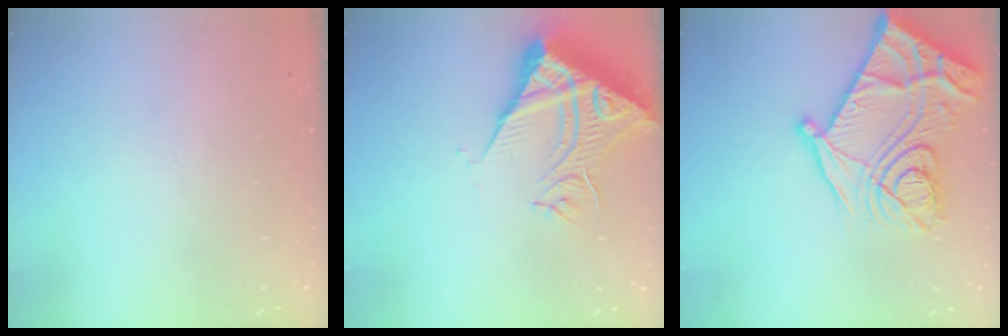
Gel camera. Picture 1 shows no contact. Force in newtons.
{"total": 11.1, "press": 11.0, "slide": 1.3}
{"total": 27.1, "press": 27.1, "slide": 0.8}